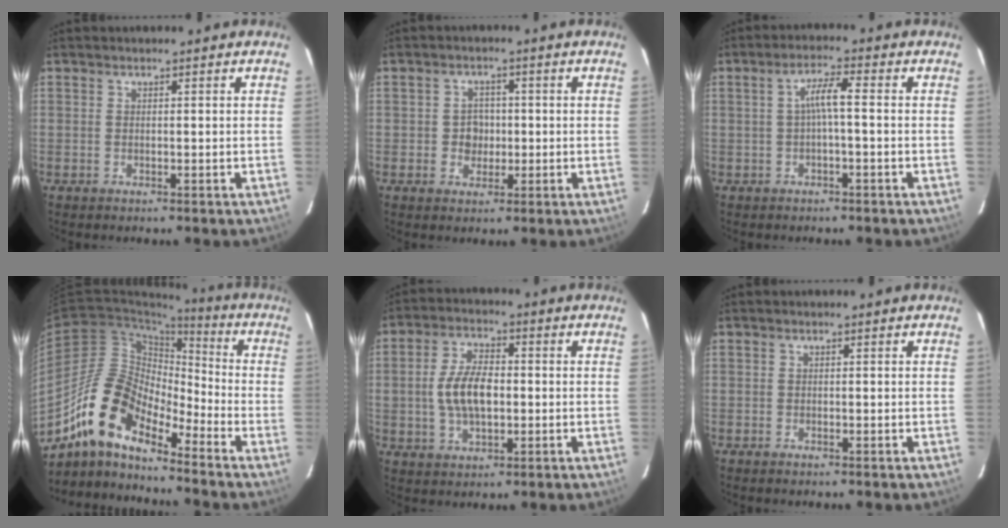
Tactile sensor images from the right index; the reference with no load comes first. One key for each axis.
{"total": 3.7, "fx": -0.4, "fy": 3.4, "fz": 1.3, "tx": -0.024, "ty": 0.011, "tz": -0.004}
{"total": 3.7, "fx": -0.5, "fy": 0.2, "fz": 3.7, "tx": -0.072, "ty": 0.009, "tz": -0.006}
{"total": 14.2, "fx": -10.8, "fy": 4.9, "fz": 7.7, "tx": -0.132, "ty": 0.008, "tz": -0.221}
{"total": 9.0, "fx": -0.5, "fy": 4.8, "fz": 7.6, "tx": -0.152, "ty": 0.009, "tz": -0.006}
{"total": 0.0}